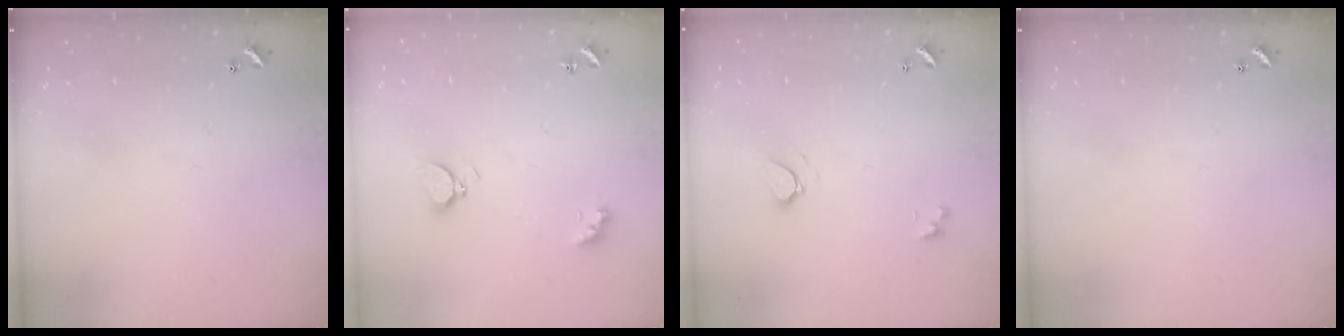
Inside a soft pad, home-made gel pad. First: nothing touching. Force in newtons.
{"total": 5.2, "press": 5.1, "slide": 0.7}
{"total": 1.7, "press": 1.6, "slide": 0.3}
{"total": 0.0}